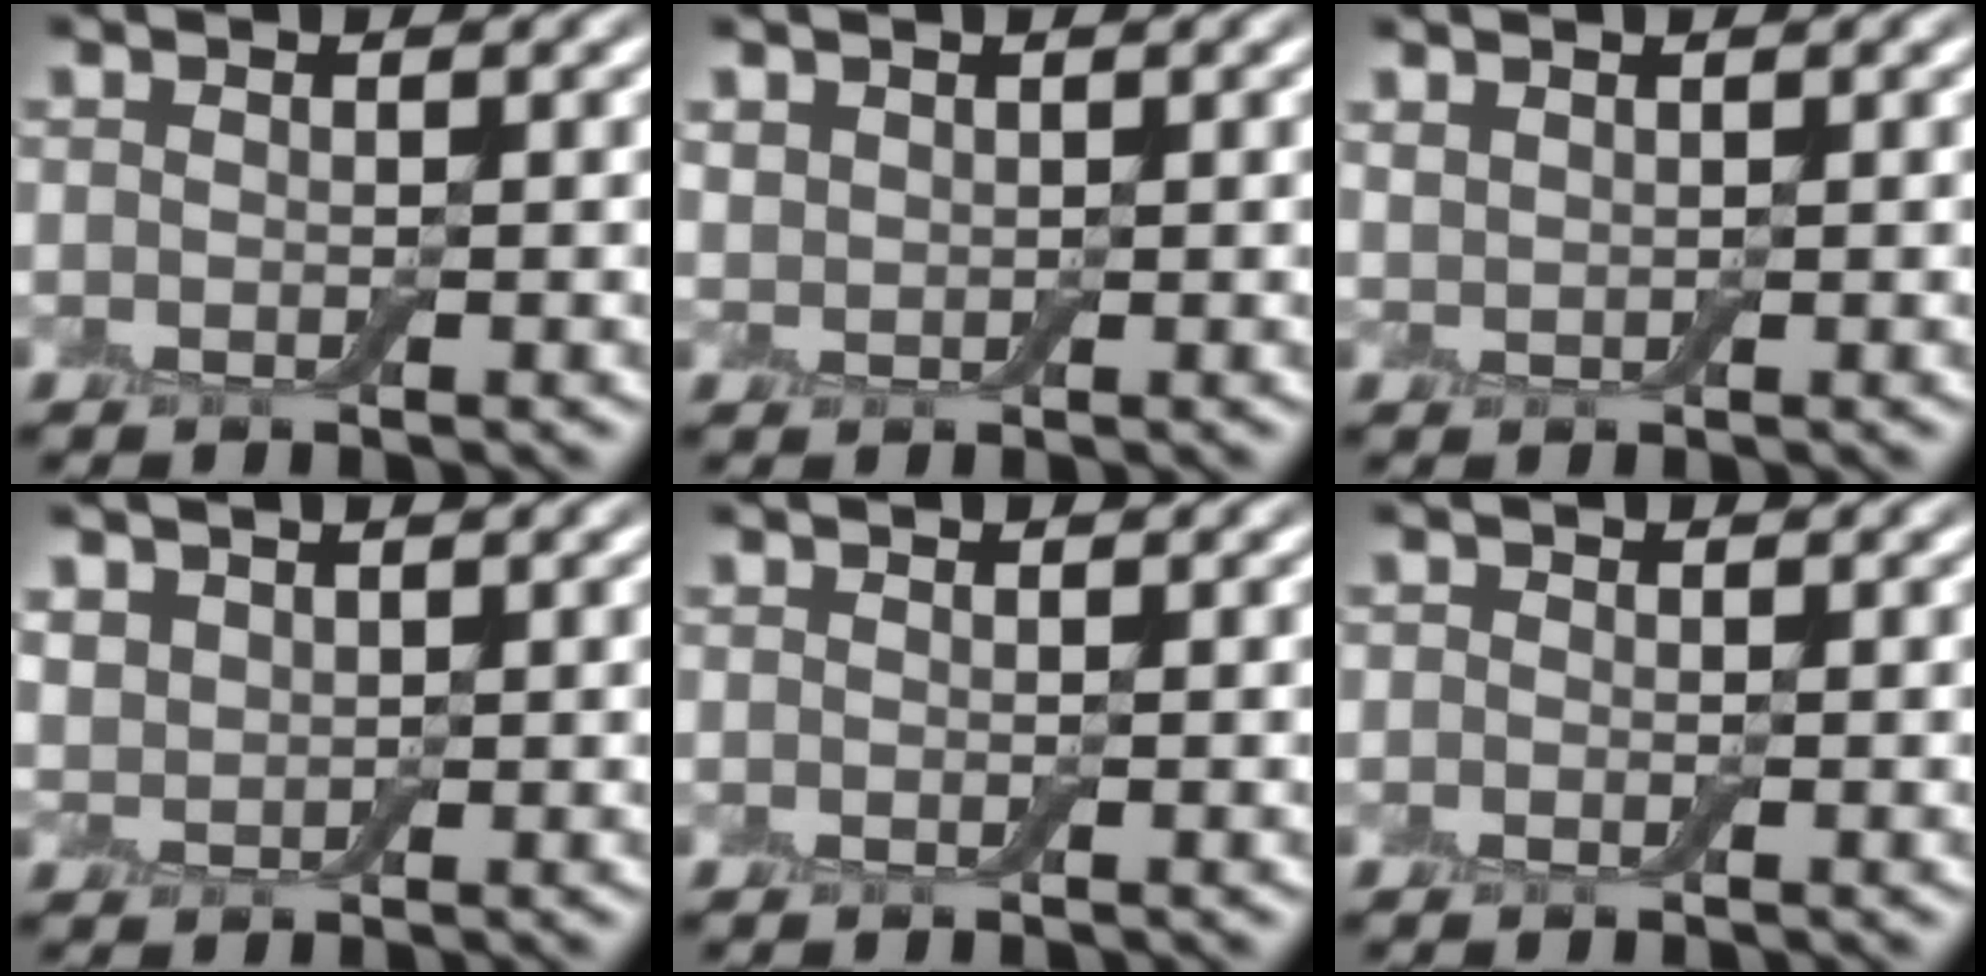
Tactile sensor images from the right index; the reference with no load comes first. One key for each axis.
{"total": 1.1, "fx": 0.8, "fy": 0.7, "fz": 0.2, "tx": -0.007, "ty": 0.001, "tz": 0.018}
{"total": 0.9, "fx": 0.8, "fy": 0.4, "fz": 0.2, "tx": -0.011, "ty": 0.001, "tz": 0.021}
{"total": 1.7, "fx": 1.0, "fy": 1.3, "fz": 0.5, "tx": -0.015, "ty": 0.000, "tz": 0.022}
{"total": 0.0}
{"total": 0.6, "fx": -0.3, "fy": 0.5, "fz": 0.0, "tx": 0.002, "ty": -0.006, "tz": -0.005}